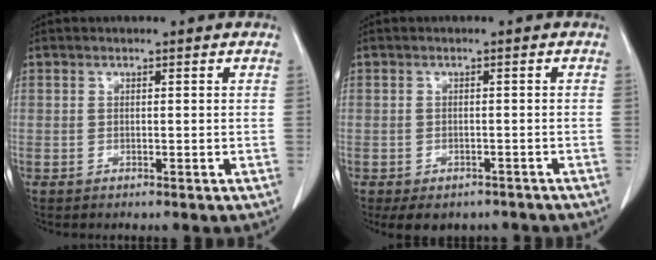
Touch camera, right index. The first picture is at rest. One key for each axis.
{"total": 6.6, "fx": -5.0, "fy": 3.8, "fz": 2.0, "tx": -0.015, "ty": 0.005, "tz": -0.065}